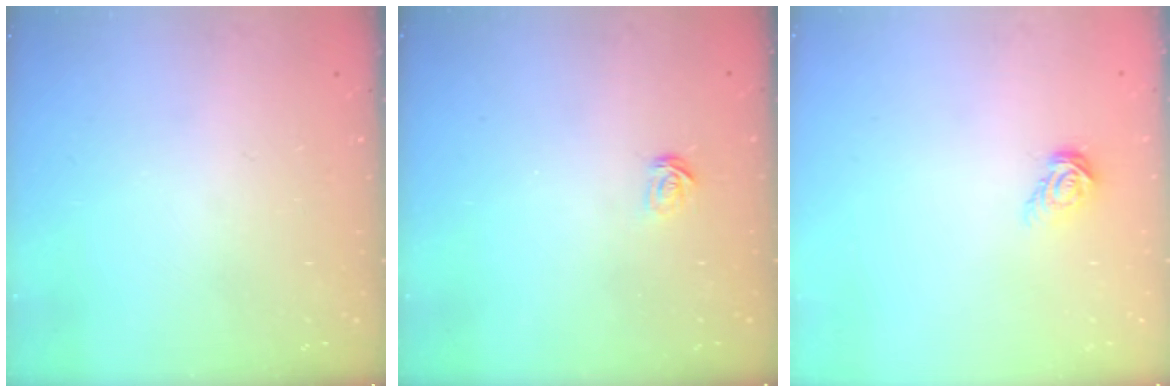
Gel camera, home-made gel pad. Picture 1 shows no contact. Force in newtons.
{"total": 2.1, "press": 2.1, "slide": 0.1}
{"total": 4.9, "press": 4.9, "slide": 0.4}